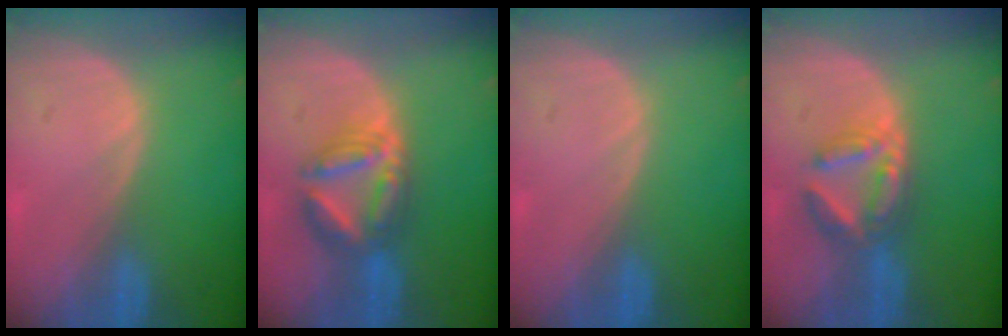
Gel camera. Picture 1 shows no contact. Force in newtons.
{"total": 6.9, "press": 6.8, "slide": 0.4}
{"total": 0.0}
{"total": 6.3, "press": 5.8, "slide": 2.6}